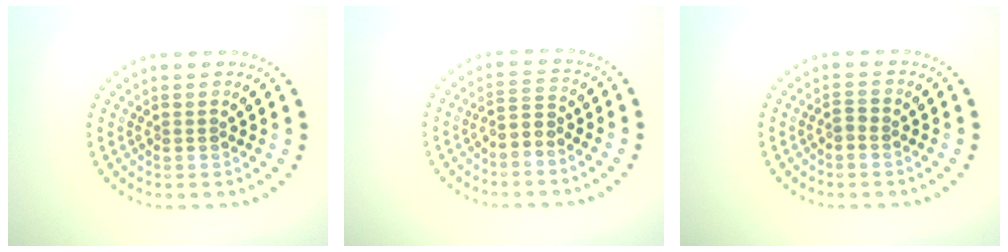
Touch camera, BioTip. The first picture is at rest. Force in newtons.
{"total": 2.0, "press": 1.5, "slide": 1.4}
{"total": 0.8, "press": 0.7, "slide": 0.4}